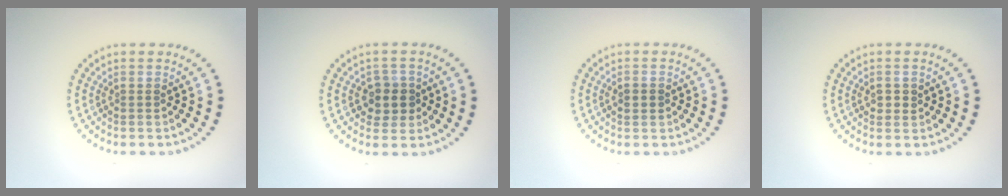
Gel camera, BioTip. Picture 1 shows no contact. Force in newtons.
{"total": 2.5, "press": 2.3, "slide": 0.9}
{"total": 1.5, "press": 1.5, "slide": 0.0}
{"total": 1.1, "press": 1.0, "slide": 0.2}